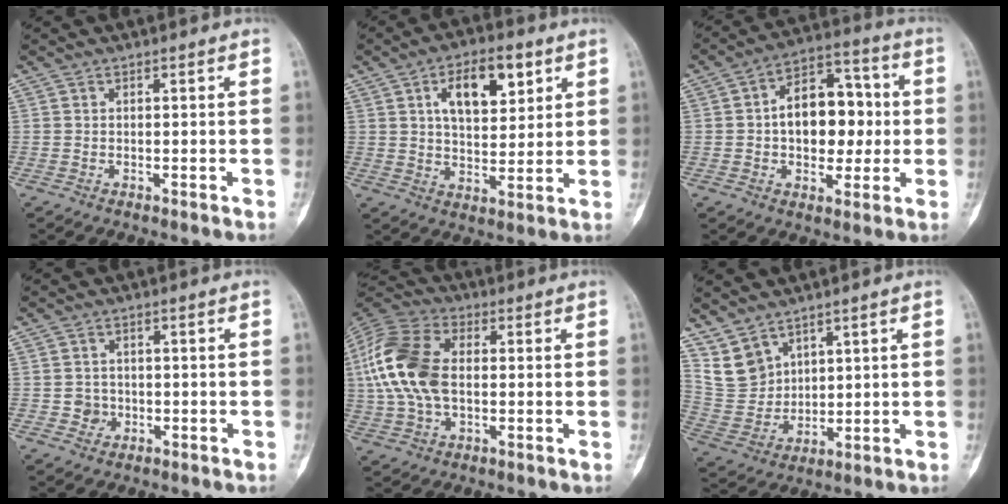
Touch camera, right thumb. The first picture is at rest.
{"total": 12.0, "force": [5.0, 6.2, 9.0], "torque": [-0.109, -0.013, 0.081]}
{"total": 14.6, "force": [0.3, 9.6, 11.0], "torque": [-0.117, 0.031, 0.002]}
{"total": 2.6, "force": [-0.6, 2.5, 0.5], "torque": [0.010, 0.009, -0.010]}
{"total": 16.9, "force": [0.9, 10.4, 13.3], "torque": [-0.286, 0.020, 0.013]}
{"total": 8.2, "force": [5.8, 5.4, 1.9], "torque": [-0.024, -0.037, 0.141]}